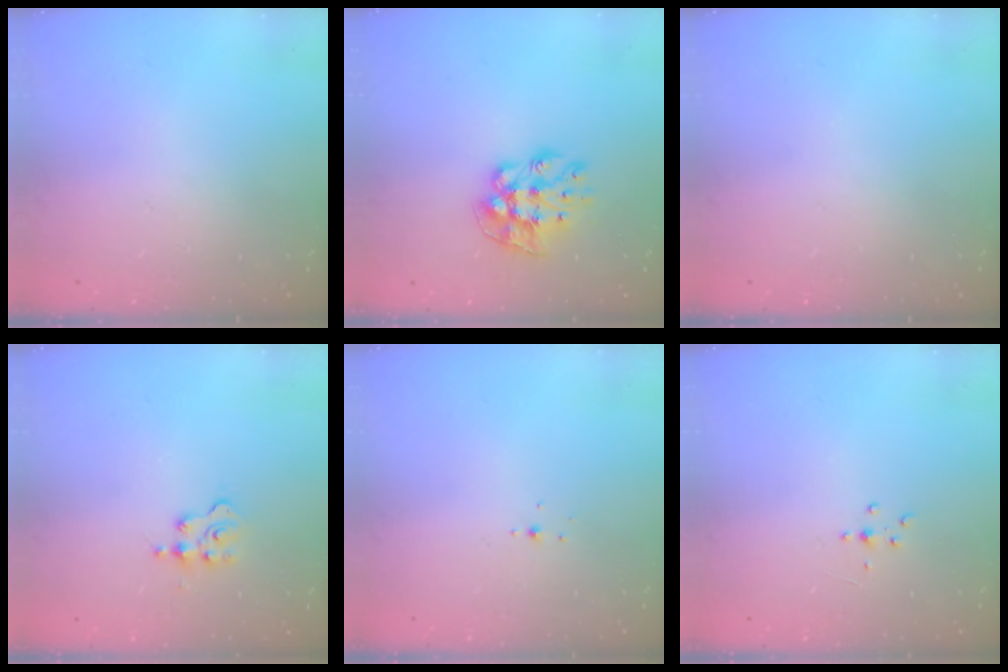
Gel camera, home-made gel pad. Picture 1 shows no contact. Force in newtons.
{"total": 9.2, "press": 9.2, "slide": 0.4}
{"total": 0.0}
{"total": 2.3, "press": 2.3, "slide": 0.3}
{"total": 3.0, "press": 2.9, "slide": 0.8}
{"total": 3.0, "press": 3.0, "slide": 0.4}